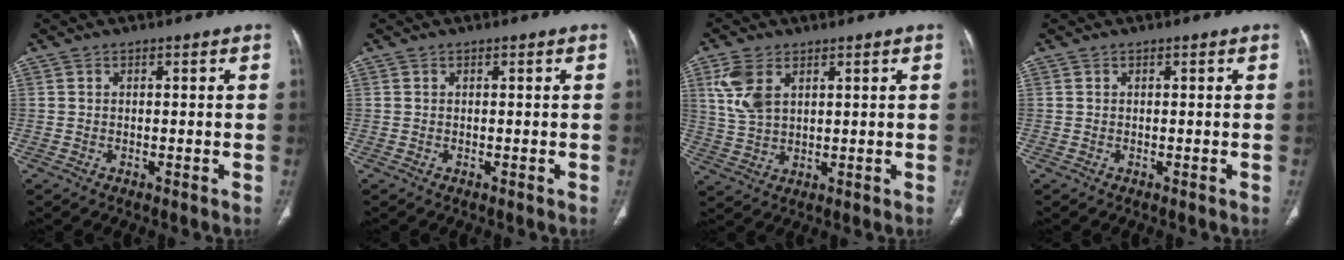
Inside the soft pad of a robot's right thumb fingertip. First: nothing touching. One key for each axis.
{"total": 0.0}
{"total": 7.4, "fx": 3.1, "fy": 4.2, "fz": 5.2, "tx": -0.112, "ty": -0.004, "tz": 0.072}
{"total": 0.0}